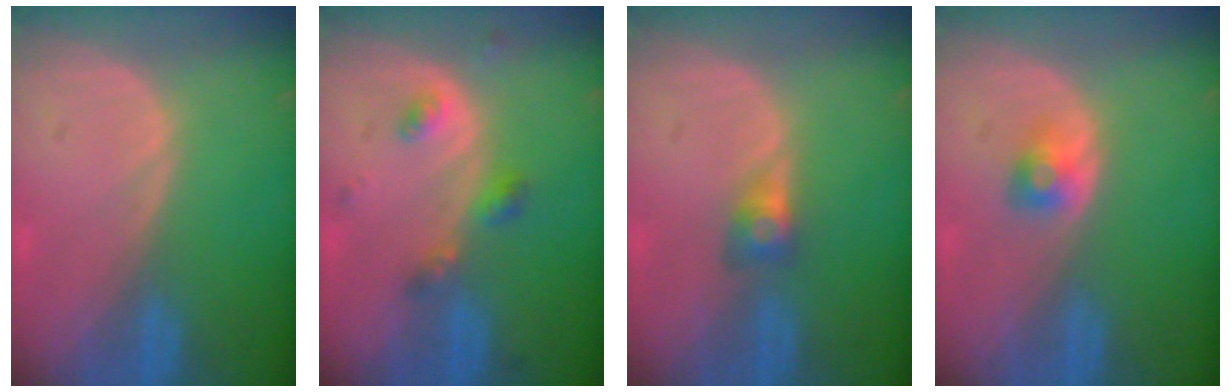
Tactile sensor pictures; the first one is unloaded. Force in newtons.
{"total": 3.9, "press": 3.9, "slide": 0.7}
{"total": 2.8, "press": 2.4, "slide": 1.5}
{"total": 2.4, "press": 2.2, "slide": 0.7}